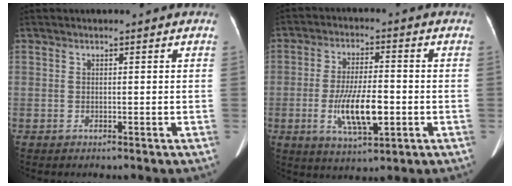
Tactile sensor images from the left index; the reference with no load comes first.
{"total": 9.7, "force": [-2.3, 2.7, 9.0], "torque": [-0.174, -0.006, -0.036]}